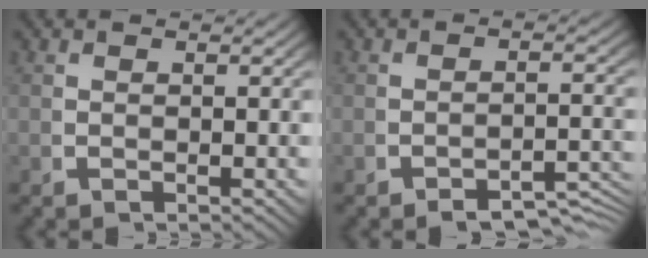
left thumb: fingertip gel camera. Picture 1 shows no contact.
{"total": 5.1, "force": [-4.1, 1.7, 2.4], "torque": [-0.028, -0.005, -0.063]}